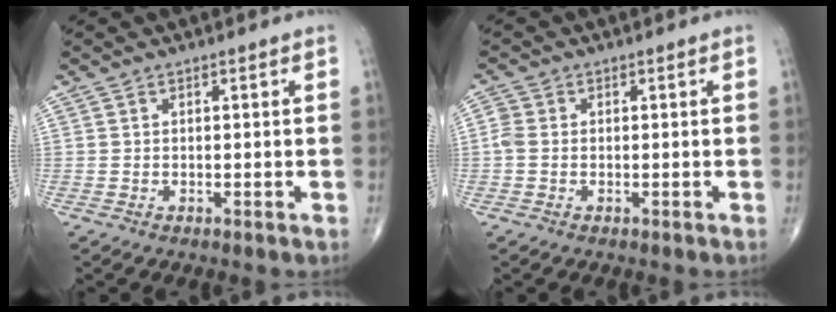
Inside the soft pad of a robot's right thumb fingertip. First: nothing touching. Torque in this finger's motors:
{"motor_torque": [0.10, -0.18, 0.15, 0.08, 0.00]}